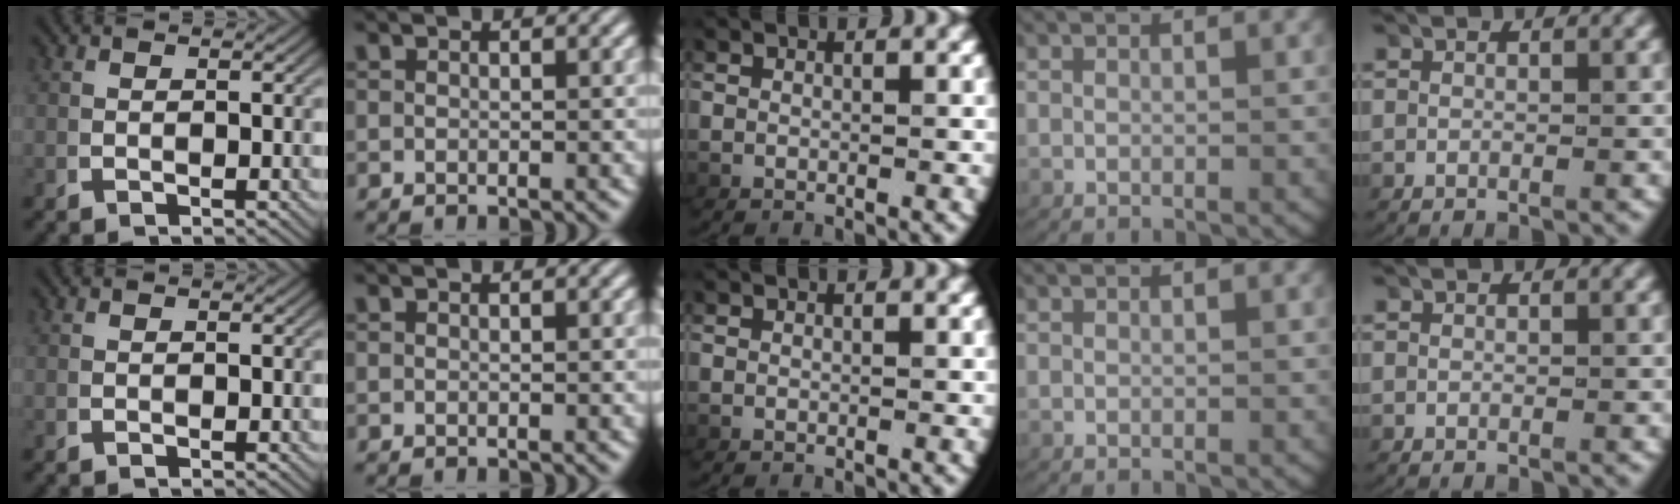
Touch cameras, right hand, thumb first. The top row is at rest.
{"thumb": {"total": 1.2, "force": [0.3, -1.1, -0.4], "torque": [0.018, 0.001, 0.010]}}